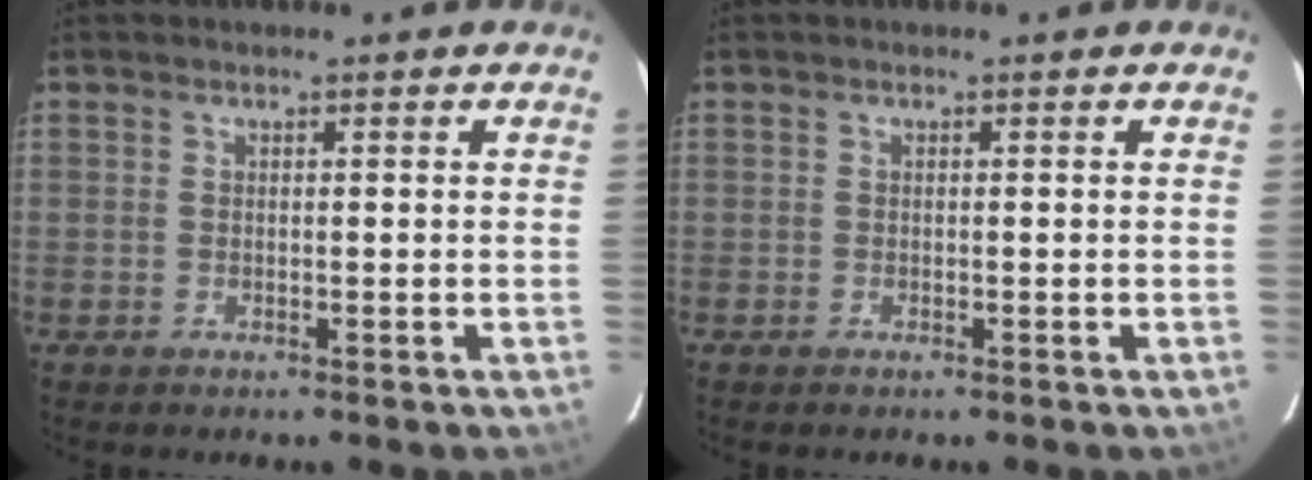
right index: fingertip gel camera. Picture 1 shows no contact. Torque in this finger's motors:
{"motor_torque": [0.10, -0.05, 0.03, 0.01]}